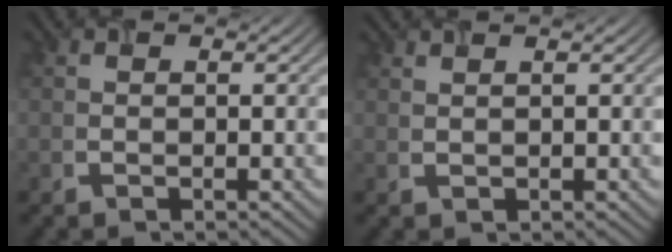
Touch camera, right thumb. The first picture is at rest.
{"total": 0.8, "force": [0.3, -0.7, -0.2], "torque": [-0.002, 0.007, 0.015]}